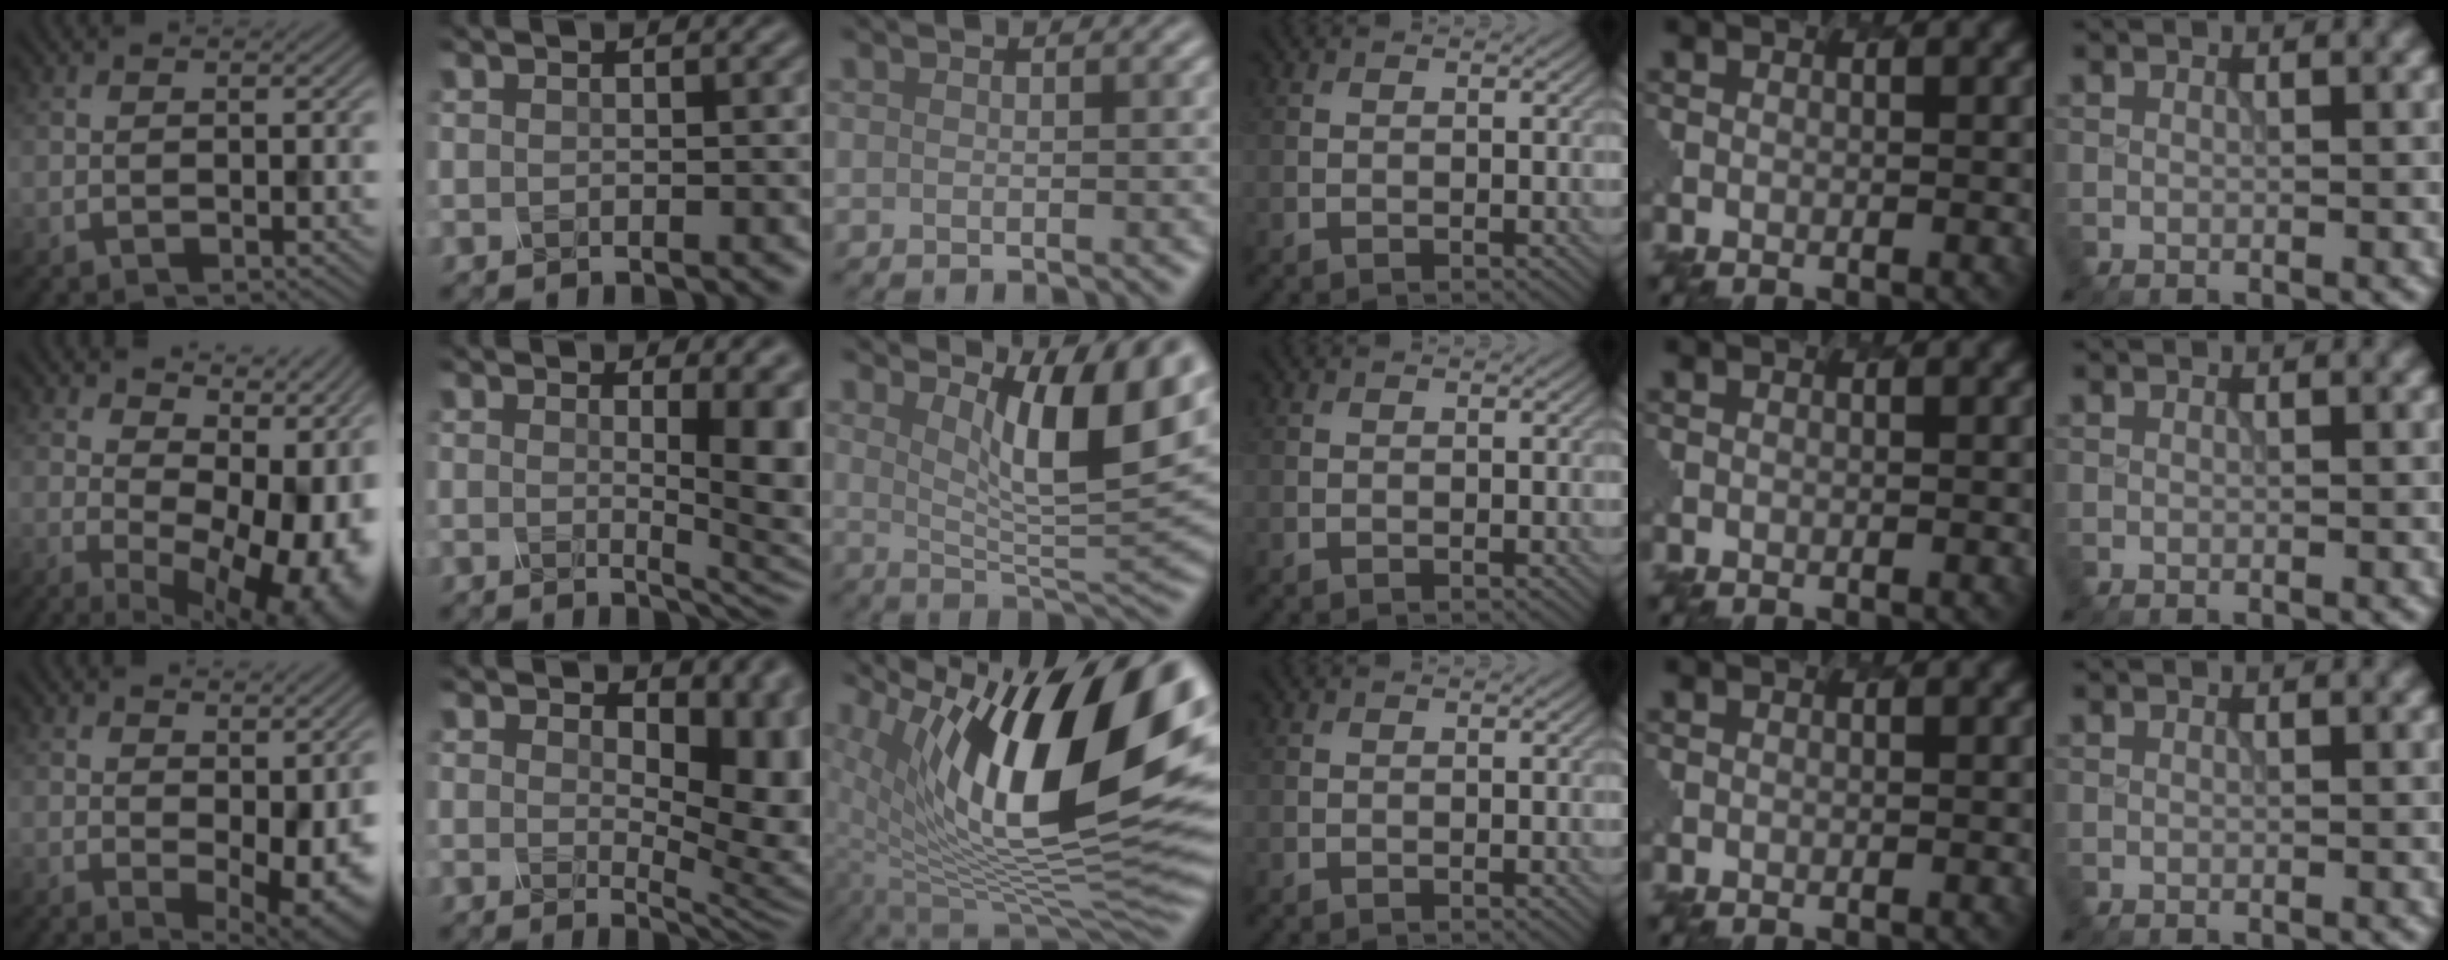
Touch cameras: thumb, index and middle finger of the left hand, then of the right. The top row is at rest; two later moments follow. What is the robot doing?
{"motion": "dispense", "object": "dispenser bottle"}